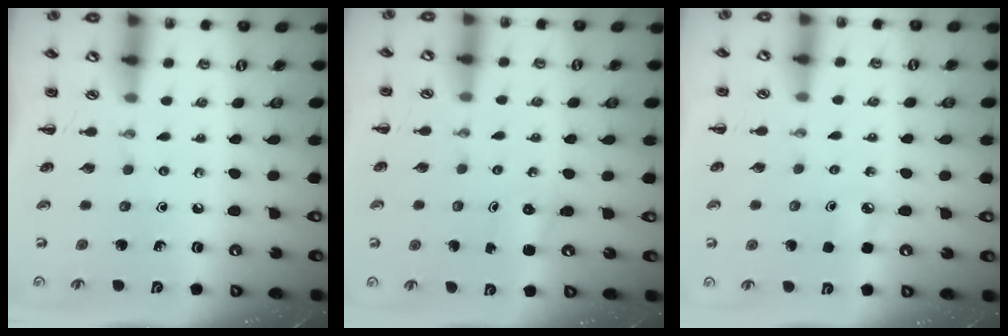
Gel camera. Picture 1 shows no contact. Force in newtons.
{"total": 2.5, "press": 2.4, "slide": 0.8}
{"total": 4.2, "press": 4.0, "slide": 1.3}